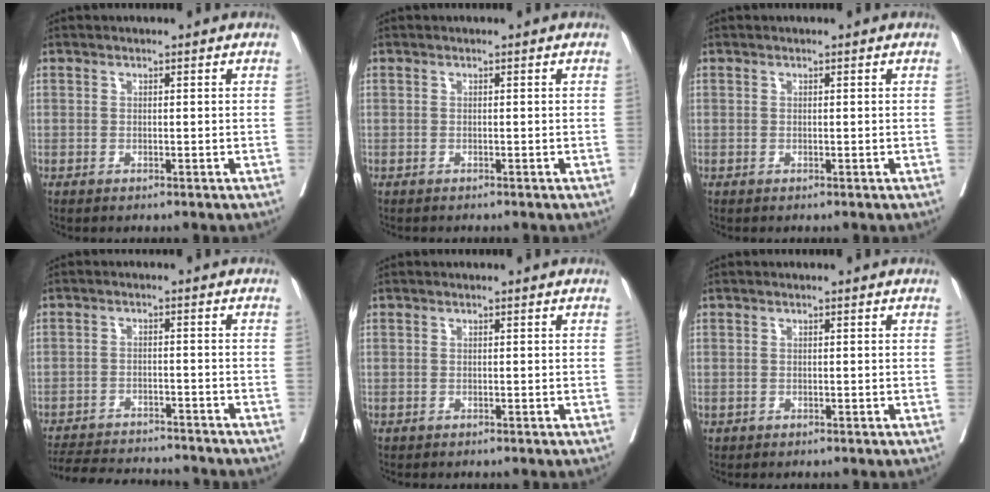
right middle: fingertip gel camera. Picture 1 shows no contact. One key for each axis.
{"total": 0.9, "fx": -0.9, "fy": 0.2, "fz": 0.3, "tx": -0.007, "ty": -0.002, "tz": -0.014}
{"total": 0.0}
{"total": 14.2, "fx": -13.3, "fy": 2.1, "fz": 4.3, "tx": -0.081, "ty": -0.007, "tz": -0.186}
{"total": 0.0}
{"total": 0.0}